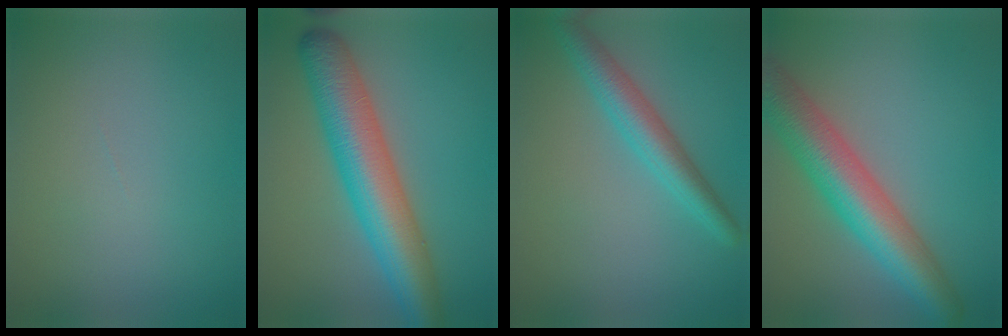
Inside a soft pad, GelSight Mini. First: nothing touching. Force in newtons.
{"total": 8.5, "press": 8.4, "slide": 0.2}
{"total": 3.8, "press": 3.8, "slide": 0.2}
{"total": 8.1, "press": 8.1, "slide": 0.4}